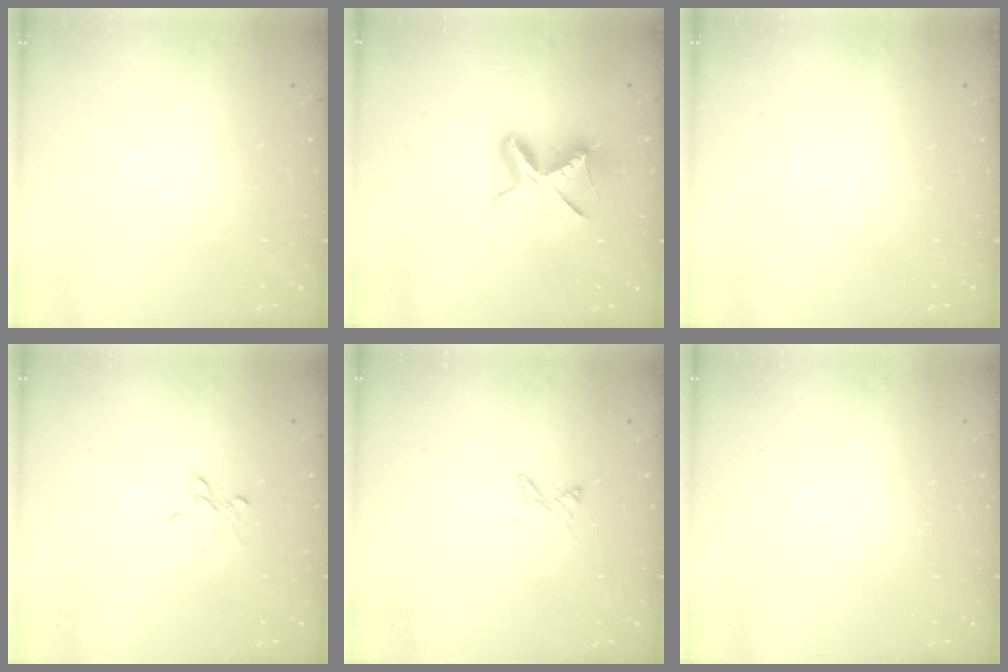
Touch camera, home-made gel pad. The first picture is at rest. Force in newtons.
{"total": 9.4, "press": 9.4, "slide": 0.9}
{"total": 0.0}
{"total": 4.5, "press": 4.4, "slide": 0.3}
{"total": 3.6, "press": 3.6, "slide": 0.4}
{"total": 0.0}